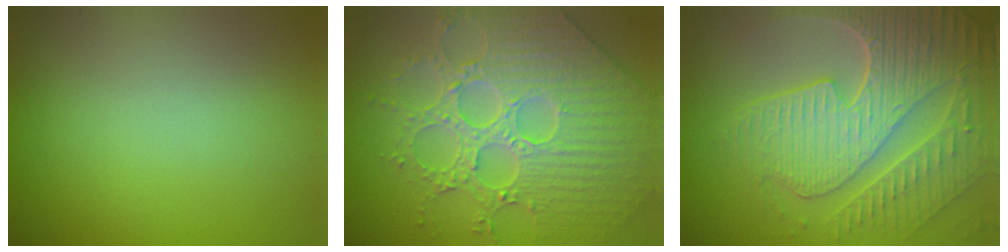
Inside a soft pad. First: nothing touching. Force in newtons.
{"total": 6.1, "press": 5.6, "slide": 2.3}
{"total": 8.8, "press": 6.4, "slide": 6.0}